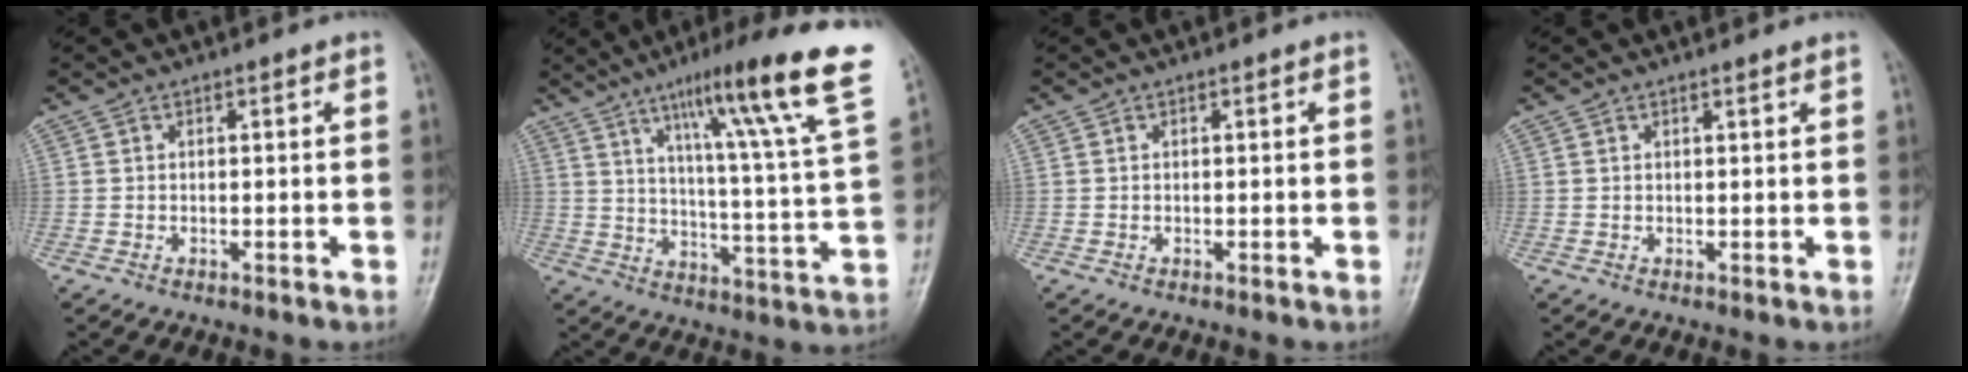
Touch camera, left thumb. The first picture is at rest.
{"total": 22.5, "force": [13.2, 1.4, 18.2], "torque": [-0.246, -0.045, 0.185]}
{"total": 0.0}
{"total": 0.7, "force": [0.6, -0.1, 0.4], "torque": [-0.012, -0.003, 0.011]}